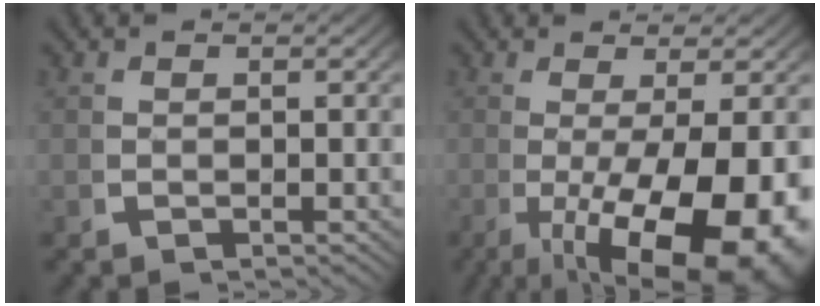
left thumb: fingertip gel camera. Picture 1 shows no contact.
{"total": 14.3, "force": [-4.1, 7.3, 11.5], "torque": [-0.207, -0.055, -0.026]}